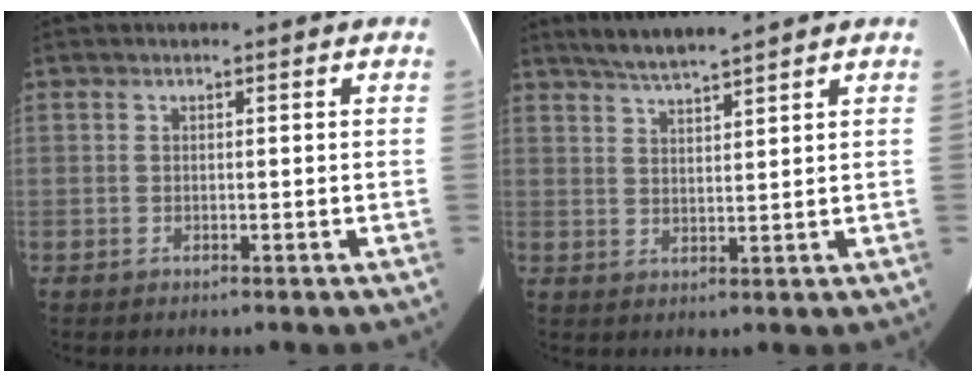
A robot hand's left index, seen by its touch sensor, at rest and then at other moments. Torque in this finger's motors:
{"motor_torque": [0.02, -0.04, -0.02, 0.03]}